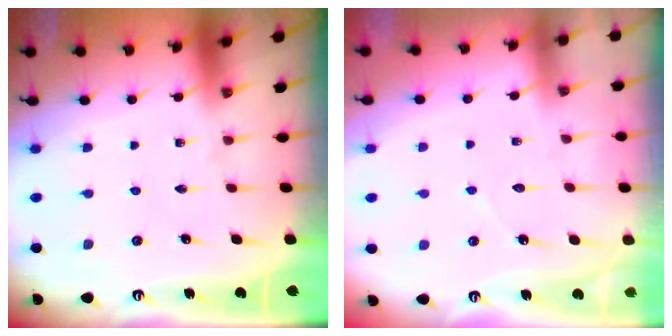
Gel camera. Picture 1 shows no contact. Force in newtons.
{"total": 5.0, "press": 5.0, "slide": 0.5}